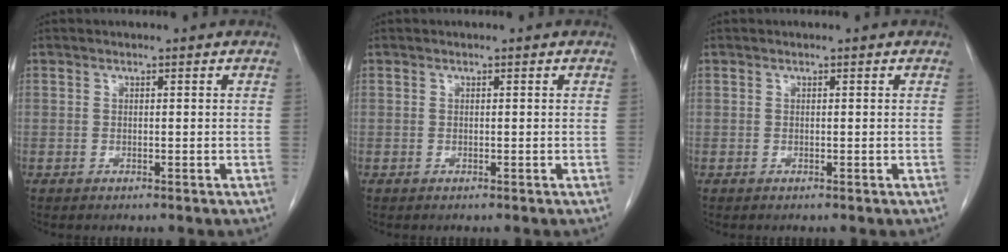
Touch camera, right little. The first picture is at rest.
{"total": 0.0}
{"total": 0.0}